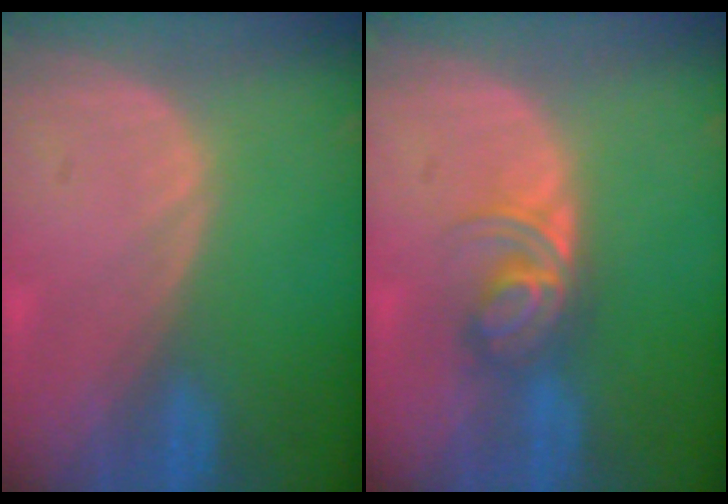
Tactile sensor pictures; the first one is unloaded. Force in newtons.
{"total": 5.6, "press": 4.9, "slide": 2.8}